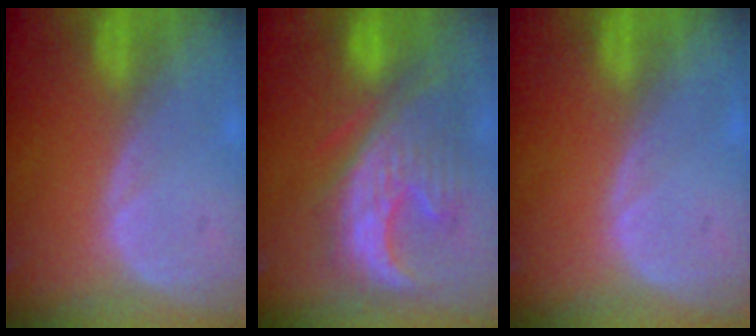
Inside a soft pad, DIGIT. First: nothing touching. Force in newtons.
{"total": 10.8, "press": 10.5, "slide": 2.8}
{"total": 0.0}